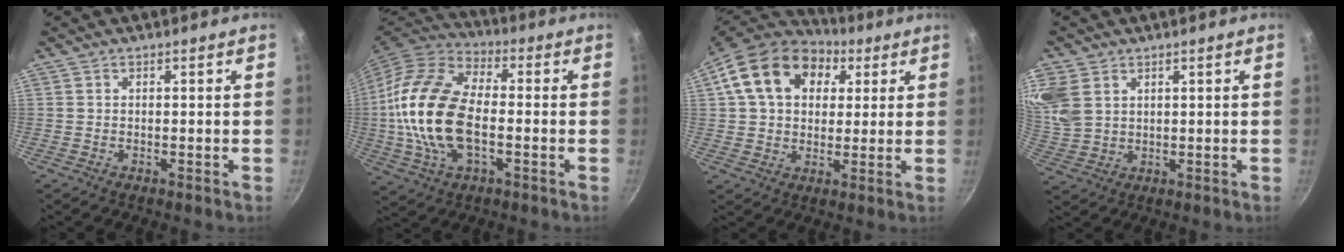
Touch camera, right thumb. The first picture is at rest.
{"total": 20.3, "force": [-1.7, 11.3, 16.7], "torque": [-0.326, 0.030, -0.044]}
{"total": 18.8, "force": [6.4, 13.7, 11.3], "torque": [-0.190, 0.016, 0.096]}
{"total": 10.2, "force": [4.3, 7.4, 5.7], "torque": [-0.119, -0.004, 0.093]}